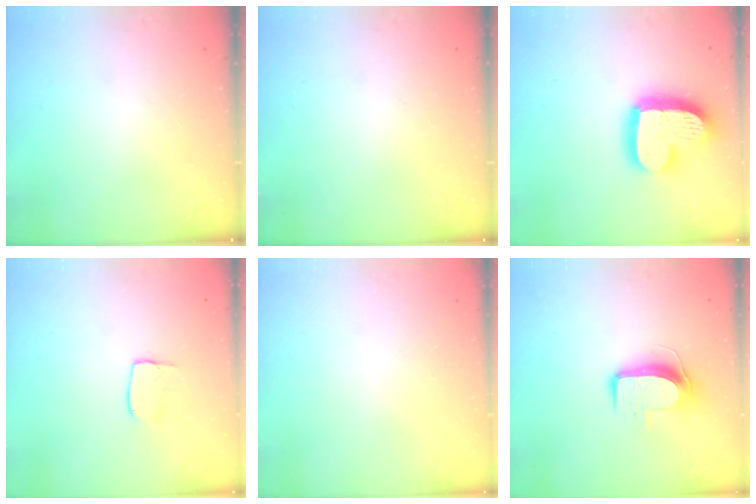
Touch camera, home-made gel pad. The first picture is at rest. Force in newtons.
{"total": 0.0}
{"total": 19.1, "press": 19.0, "slide": 2.0}
{"total": 5.6, "press": 5.6, "slide": 0.3}
{"total": 0.0}
{"total": 9.4, "press": 9.3, "slide": 0.9}